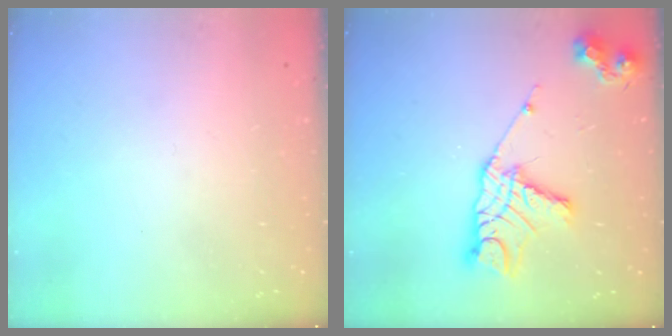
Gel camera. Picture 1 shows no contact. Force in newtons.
{"total": 16.2, "press": 16.2, "slide": 1.3}